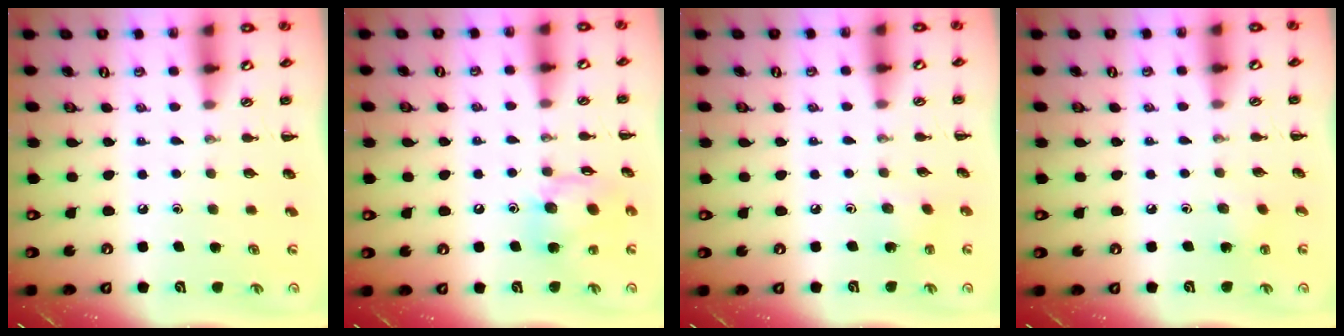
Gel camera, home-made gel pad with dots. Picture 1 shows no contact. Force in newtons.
{"total": 13.2, "press": 12.9, "slide": 2.9}
{"total": 2.7, "press": 2.6, "slide": 0.8}
{"total": 2.7, "press": 2.6, "slide": 0.9}